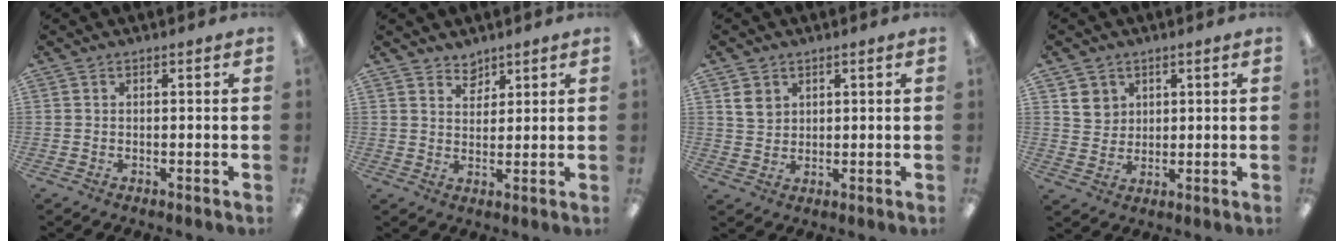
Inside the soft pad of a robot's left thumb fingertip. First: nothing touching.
{"total": 3.9, "force": [3.3, 2.0, 0.0], "torque": [0.007, -0.020, 0.061]}
{"total": 4.6, "force": [2.2, 3.7, 1.5], "torque": [-0.022, 0.001, 0.039]}
{"total": 5.4, "force": [2.8, 4.5, 0.5], "torque": [0.000, -0.011, 0.049]}